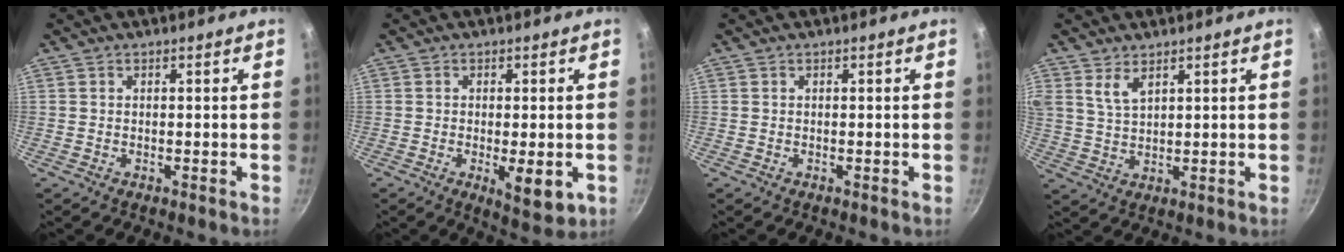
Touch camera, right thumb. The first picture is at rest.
{"total": 6.6, "force": [-1.7, 2.4, 6.0], "torque": [-0.083, -0.016, -0.020]}
{"total": 0.0}
{"total": 4.1, "force": [2.6, 1.8, 2.5], "torque": [-0.046, -0.015, 0.059]}